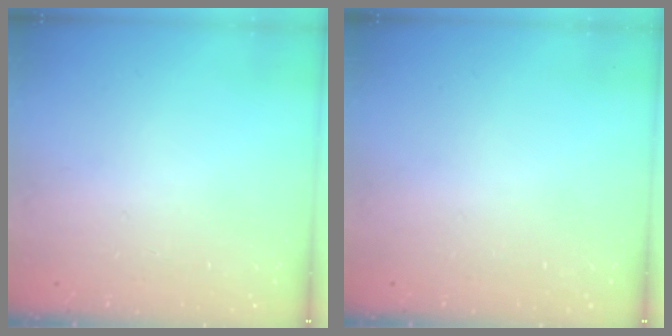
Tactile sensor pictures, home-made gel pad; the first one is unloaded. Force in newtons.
{"total": 0.0}